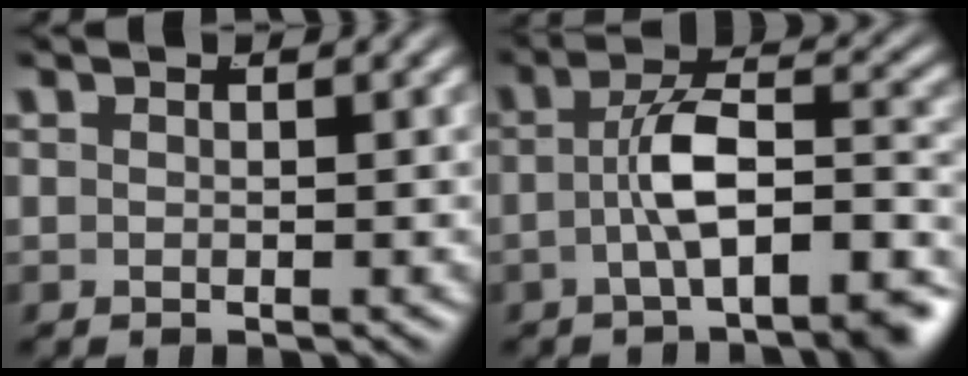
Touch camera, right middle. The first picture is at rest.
{"total": 6.3, "force": [-3.6, 2.0, 4.8], "torque": [-0.072, -0.004, -0.054]}